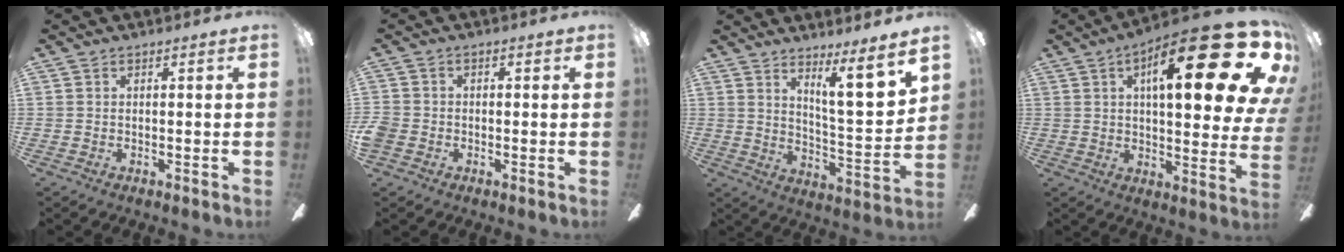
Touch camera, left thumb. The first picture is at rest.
{"total": 3.2, "force": [-1.3, 2.7, 1.1], "torque": [-0.025, 0.009, -0.025]}
{"total": 11.6, "force": [7.6, 2.3, 8.5], "torque": [-0.124, -0.050, 0.122]}
{"total": 27.5, "force": [11.7, 8.7, 23.4], "torque": [-0.331, -0.063, 0.181]}